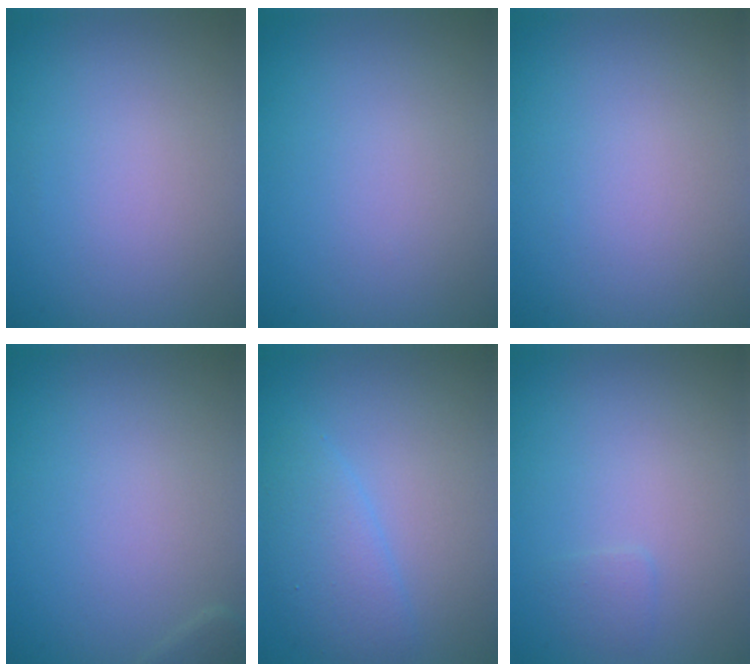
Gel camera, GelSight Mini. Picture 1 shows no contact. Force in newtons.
{"total": 0.0}
{"total": 0.0}
{"total": 0.7, "press": 0.7, "slide": 0.0}
{"total": 2.8, "press": 2.8, "slide": 0.2}
{"total": 0.8, "press": 0.8, "slide": 0.1}